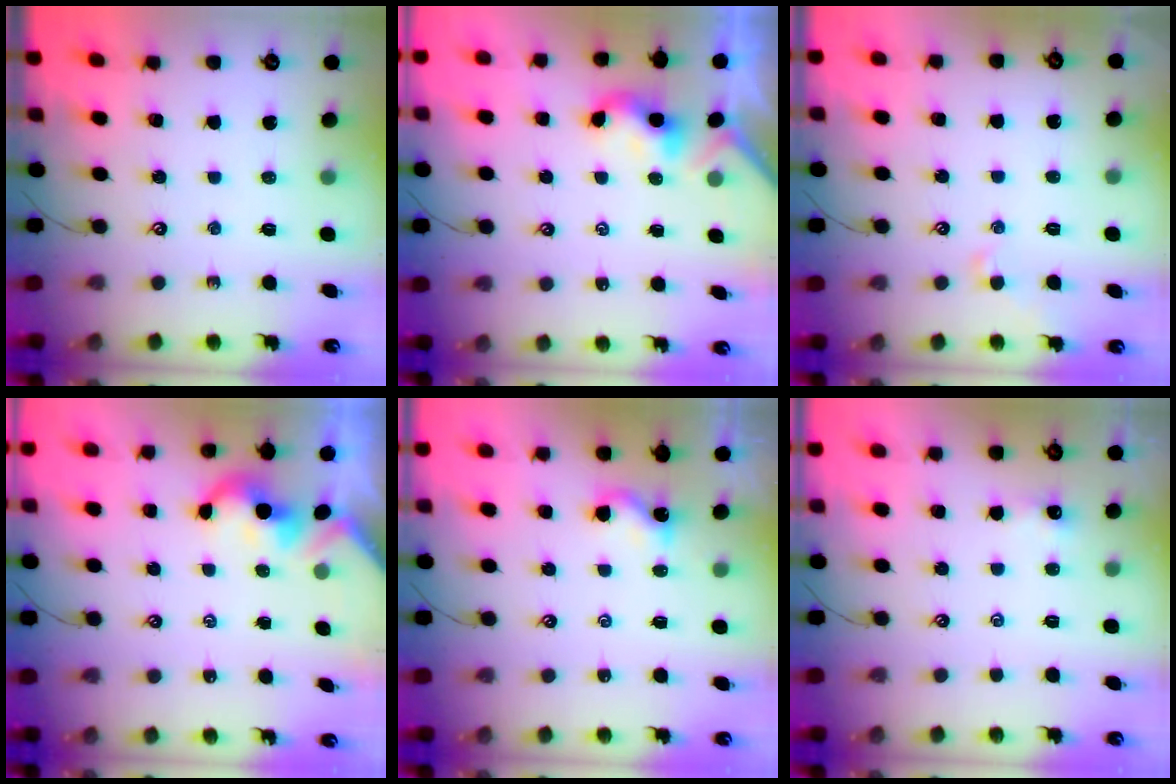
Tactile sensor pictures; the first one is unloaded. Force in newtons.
{"total": 2.0, "press": 2.0, "slide": 0.2}
{"total": 1.0, "press": 0.9, "slide": 0.4}
{"total": 2.0, "press": 2.0, "slide": 0.4}
{"total": 0.0}
{"total": 0.0}